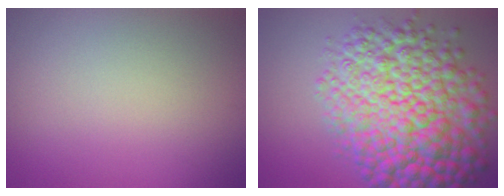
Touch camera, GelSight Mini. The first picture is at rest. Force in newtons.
{"total": 13.1, "press": 13.1, "slide": 0.2}